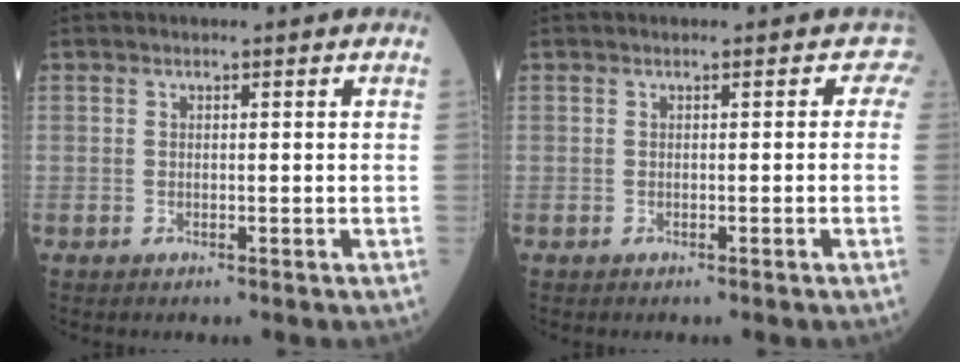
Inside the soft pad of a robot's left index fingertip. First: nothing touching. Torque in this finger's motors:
{"motor_torque": [0.25, -0.13, -0.02, 0.00]}